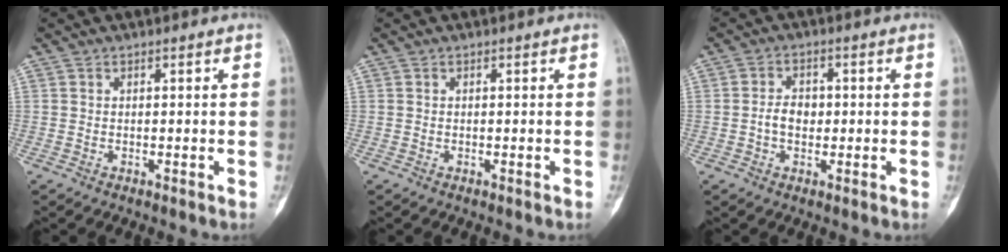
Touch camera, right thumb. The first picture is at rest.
{"total": 0.0}
{"total": 4.0, "force": [-0.4, 2.8, 2.8], "torque": [-0.037, 0.011, -0.013]}